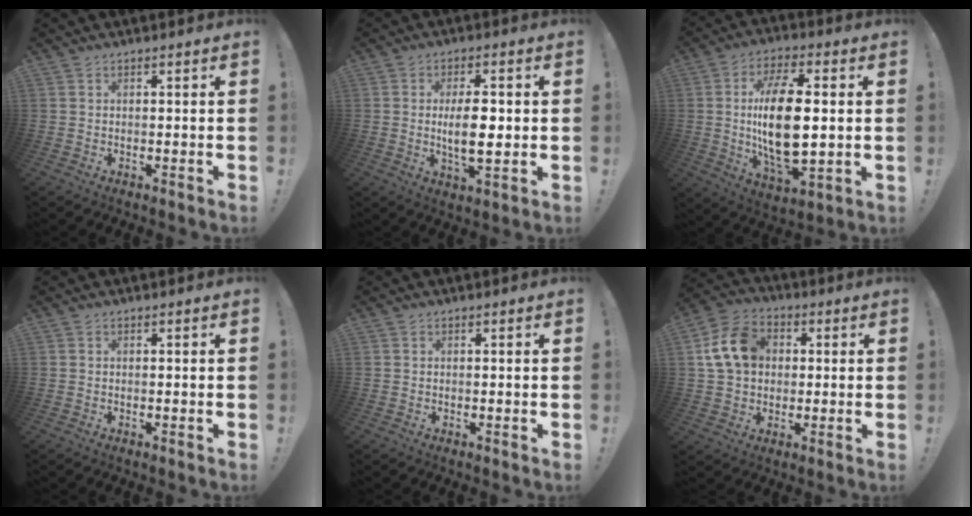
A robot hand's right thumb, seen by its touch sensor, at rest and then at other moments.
{"total": 9.5, "force": [0.0, 3.3, 8.9], "torque": [-0.160, -0.011, -0.008]}
{"total": 19.5, "force": [1.0, 9.1, 17.2], "torque": [-0.326, -0.009, 0.012]}
{"total": 0.0}
{"total": 0.6, "force": [0.0, 0.6, -0.2], "torque": [0.001, 0.003, 0.001]}
{"total": 14.2, "force": [2.9, 11.2, 8.2], "torque": [-0.129, 0.011, 0.063]}